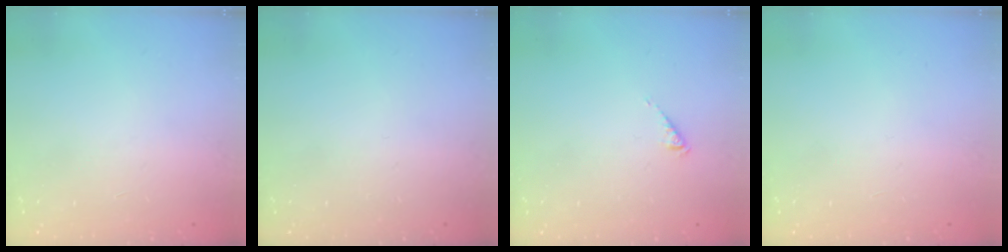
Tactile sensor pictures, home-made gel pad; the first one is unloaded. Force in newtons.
{"total": 0.0}
{"total": 0.8, "press": 0.8, "slide": 0.1}
{"total": 0.0}